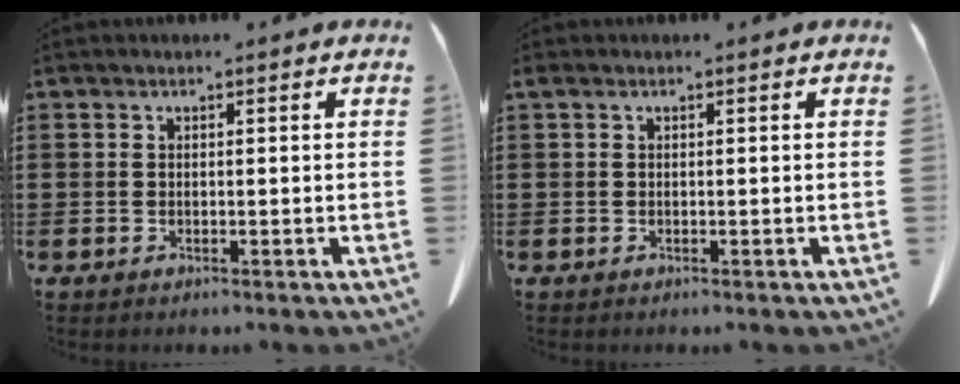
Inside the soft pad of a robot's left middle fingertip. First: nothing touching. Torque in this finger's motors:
{"motor_torque": [0.32, -0.23, 0.07, 0.04]}